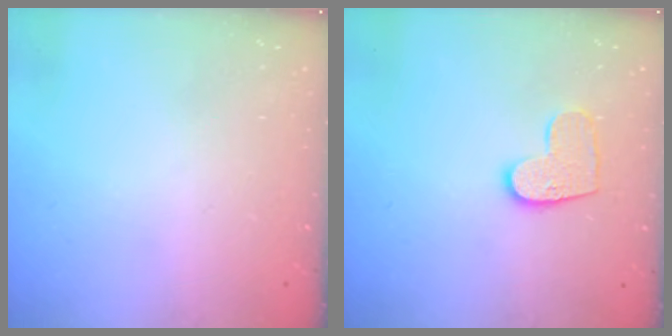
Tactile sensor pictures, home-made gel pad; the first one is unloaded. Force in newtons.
{"total": 9.3, "press": 9.3, "slide": 0.4}